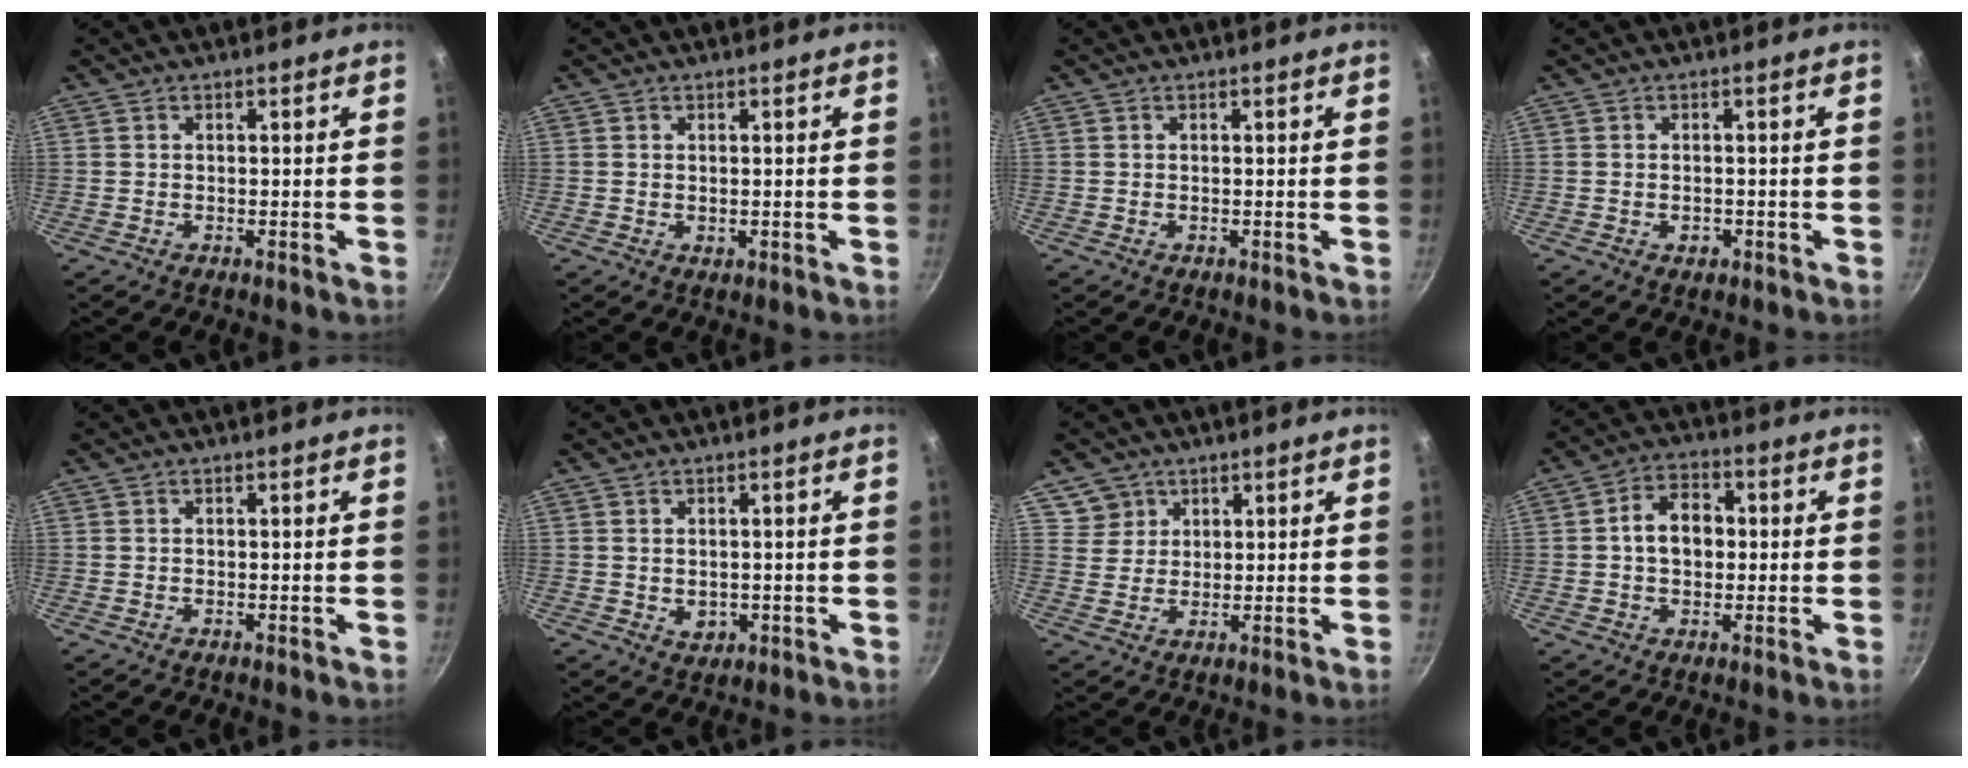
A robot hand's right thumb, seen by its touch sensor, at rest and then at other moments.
{"total": 0.9, "force": [0.0, 0.7, 0.6], "torque": [-0.008, -0.001, 0.001]}
{"total": 0.0}
{"total": 1.8, "force": [-0.7, 1.3, 1.1], "torque": [-0.013, 0.004, -0.008]}
{"total": 0.0}
{"total": 2.9, "force": [-0.2, 2.4, 1.6], "torque": [-0.018, -0.003, 0.005]}
{"total": 4.7, "force": [2.7, 3.8, 0.2], "torque": [0.026, 0.000, 0.050]}
{"total": 7.7, "force": [0.3, 5.6, 5.3], "torque": [-0.061, 0.018, -0.003]}